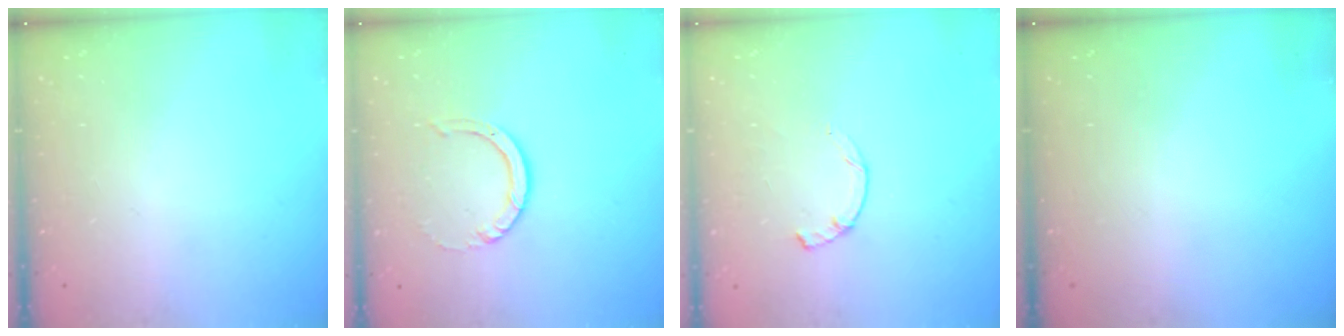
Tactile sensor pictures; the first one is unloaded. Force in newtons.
{"total": 4.7, "press": 4.7, "slide": 0.4}
{"total": 2.3, "press": 2.3, "slide": 0.4}
{"total": 0.0}